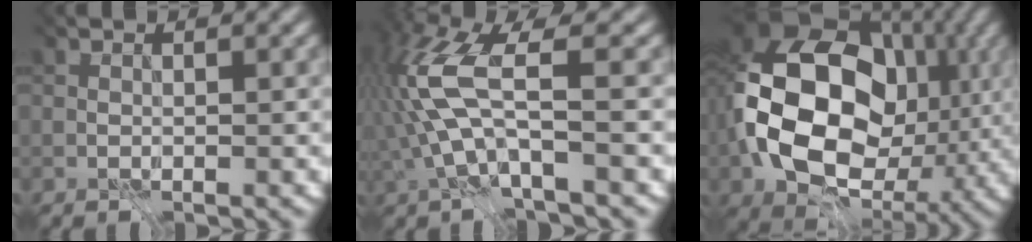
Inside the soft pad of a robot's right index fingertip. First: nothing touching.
{"total": 6.1, "force": [-2.2, 0.6, 5.7], "torque": [-0.156, -0.001, -0.023]}
{"total": 15.0, "force": [-2.0, 11.3, 9.7], "torque": [-0.199, -0.040, 0.000]}